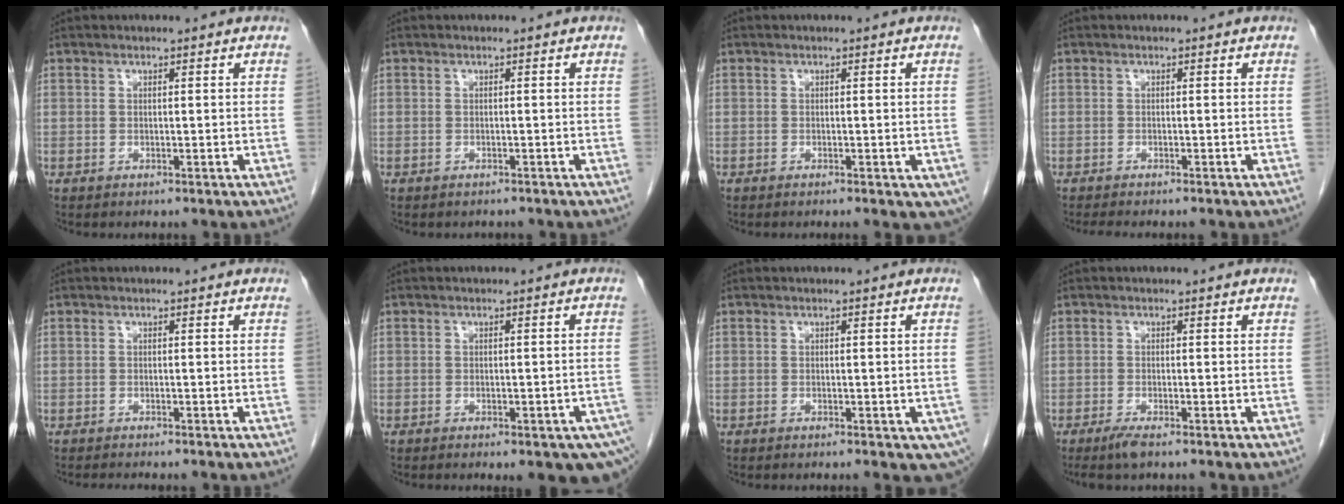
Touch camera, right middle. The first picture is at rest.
{"total": 1.2, "force": [-1.1, 0.5, 0.1], "torque": [-0.008, -0.001, -0.017]}
{"total": 3.8, "force": [-2.1, 1.4, 2.9], "torque": [-0.022, -0.006, -0.031]}
{"total": 4.4, "force": [-3.7, 0.8, 2.1], "torque": [-0.025, -0.008, -0.051]}
{"total": 2.5, "force": [-2.2, 0.1, 1.1], "torque": [-0.017, -0.004, -0.029]}
{"total": 10.7, "force": [-6.9, 3.7, 7.2], "torque": [-0.065, -0.001, -0.077]}
{"total": 4.7, "force": [-2.6, 1.7, 3.6], "torque": [-0.026, -0.007, -0.038]}
{"total": 2.3, "force": [-1.6, 0.1, 1.6], "torque": [-0.038, -0.007, -0.033]}